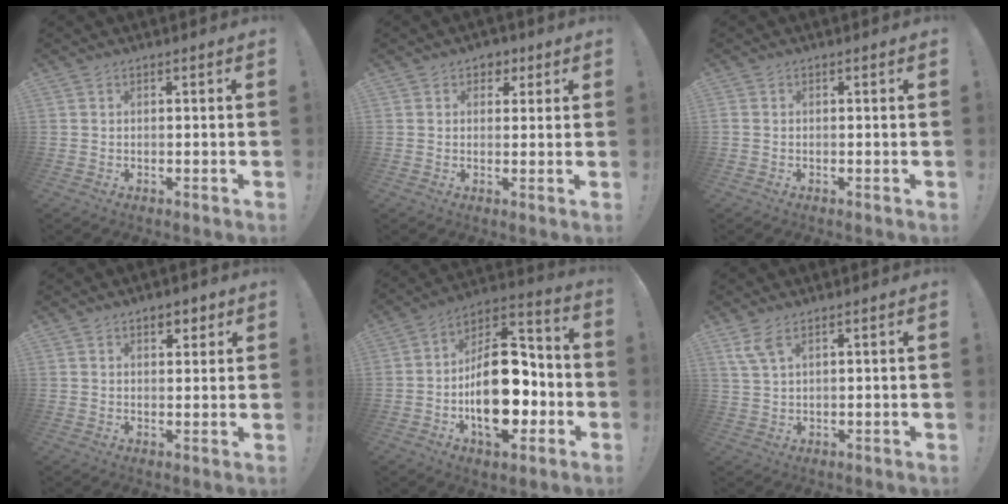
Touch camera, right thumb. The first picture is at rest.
{"total": 4.1, "force": [2.0, 3.5, 1.1], "torque": [-0.004, -0.009, 0.034]}
{"total": 0.0}
{"total": 3.6, "force": [2.3, 2.4, 1.4], "torque": [-0.007, -0.010, 0.037]}
{"total": 22.8, "force": [-4.9, 13.5, 17.7], "torque": [-0.275, 0.033, -0.063]}
{"total": 5.4, "force": [3.4, 1.8, 3.7], "torque": [-0.085, -0.006, 0.067]}